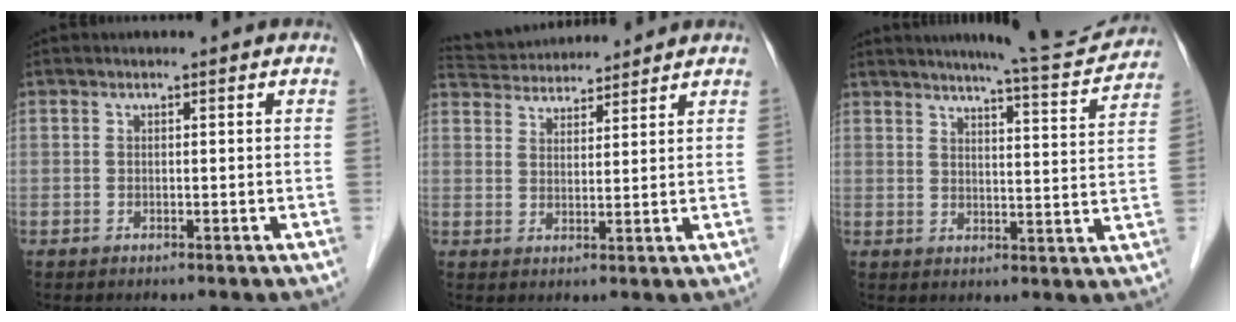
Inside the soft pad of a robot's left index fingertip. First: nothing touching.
{"total": 10.1, "force": [9.7, 1.8, 2.3], "torque": [-0.045, 0.035, 0.157]}
{"total": 11.3, "force": [10.7, 0.0, 3.6], "torque": [-0.050, -0.013, 0.131]}